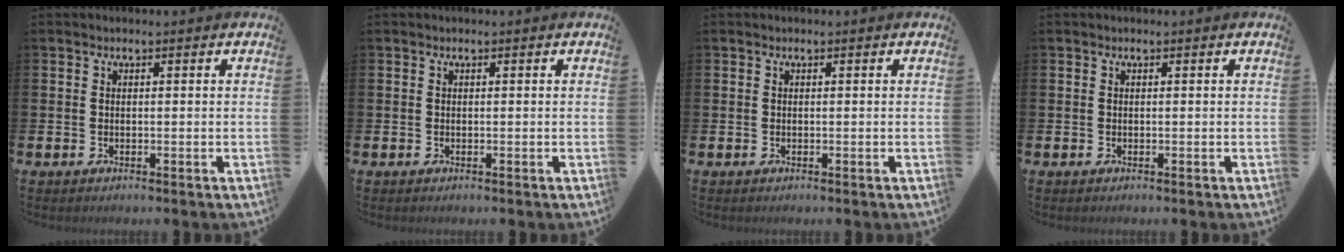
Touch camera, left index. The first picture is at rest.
{"total": 0.0}
{"total": 0.0}
{"total": 0.0}